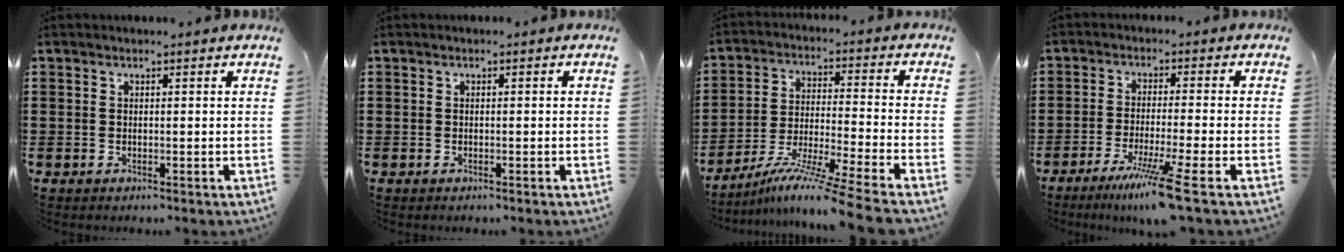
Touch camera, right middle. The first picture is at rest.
{"total": 0.0}
{"total": 9.5, "force": [-7.9, -0.9, 5.1], "torque": [-0.093, -0.010, -0.159]}
{"total": 7.4, "force": [-4.8, -1.0, 5.6], "torque": [-0.108, -0.024, -0.087]}